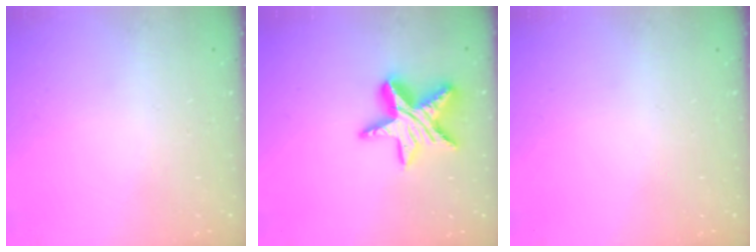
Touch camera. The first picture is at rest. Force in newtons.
{"total": 16.8, "press": 16.7, "slide": 1.4}
{"total": 0.0}